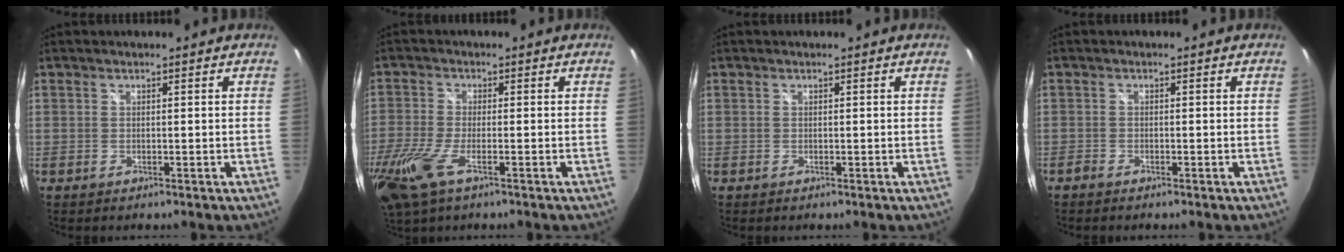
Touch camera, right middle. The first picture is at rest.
{"total": 12.4, "force": [-6.5, 4.5, 9.6], "torque": [-0.229, -0.043, -0.126]}
{"total": 0.0}
{"total": 1.0, "force": [-0.9, 0.3, 0.3], "torque": [-0.008, -0.004, -0.022]}